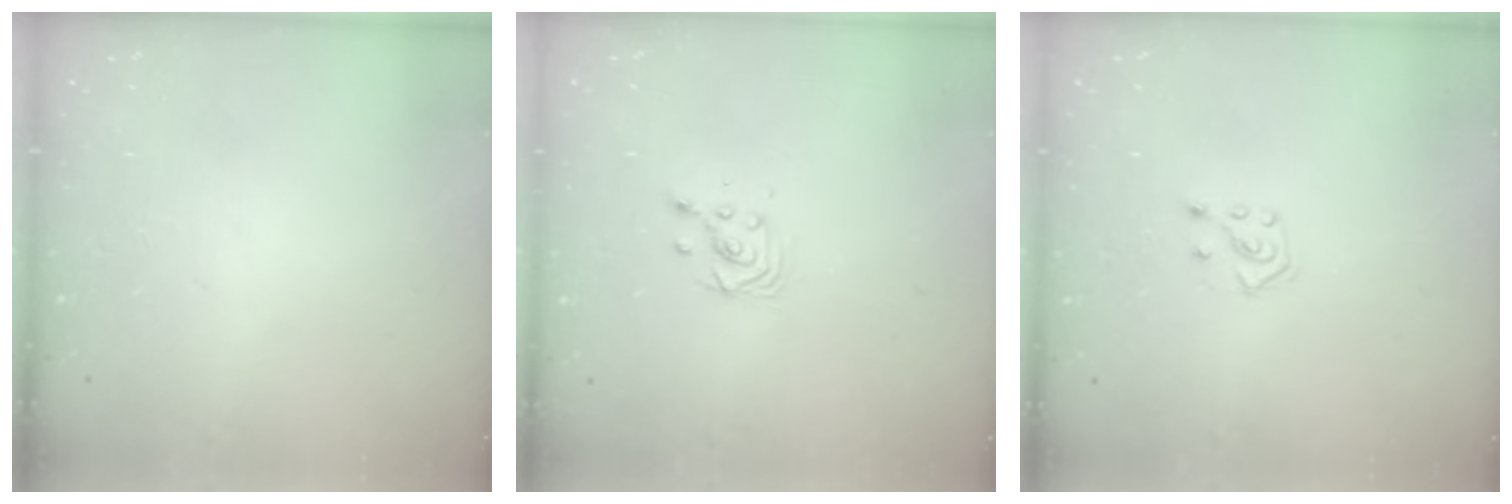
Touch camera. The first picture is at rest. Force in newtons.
{"total": 3.2, "press": 3.2, "slide": 0.6}
{"total": 4.6, "press": 4.5, "slide": 0.8}